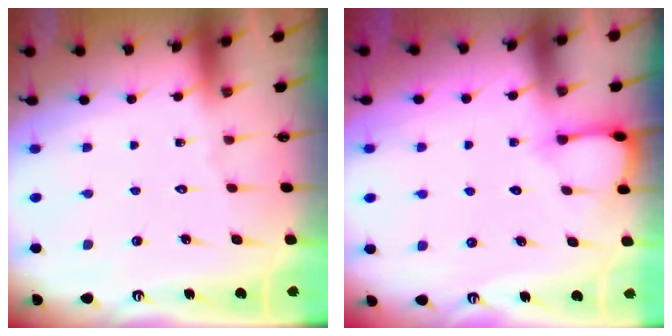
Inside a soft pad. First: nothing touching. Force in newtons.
{"total": 5.2, "press": 5.2, "slide": 0.4}